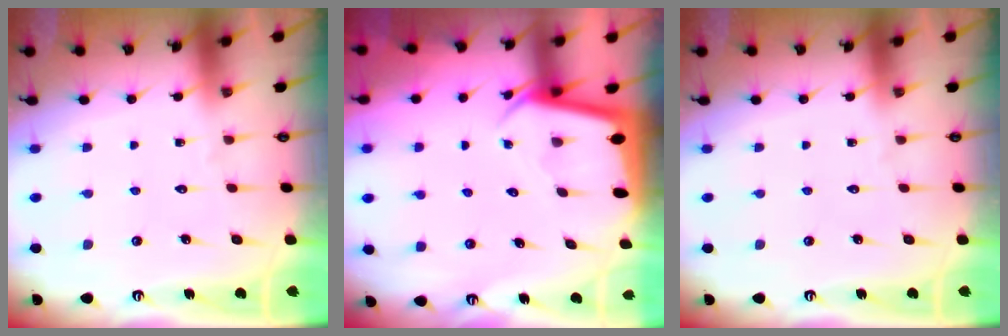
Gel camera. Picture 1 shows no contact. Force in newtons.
{"total": 2.4, "press": 2.4, "slide": 0.1}
{"total": 0.0}